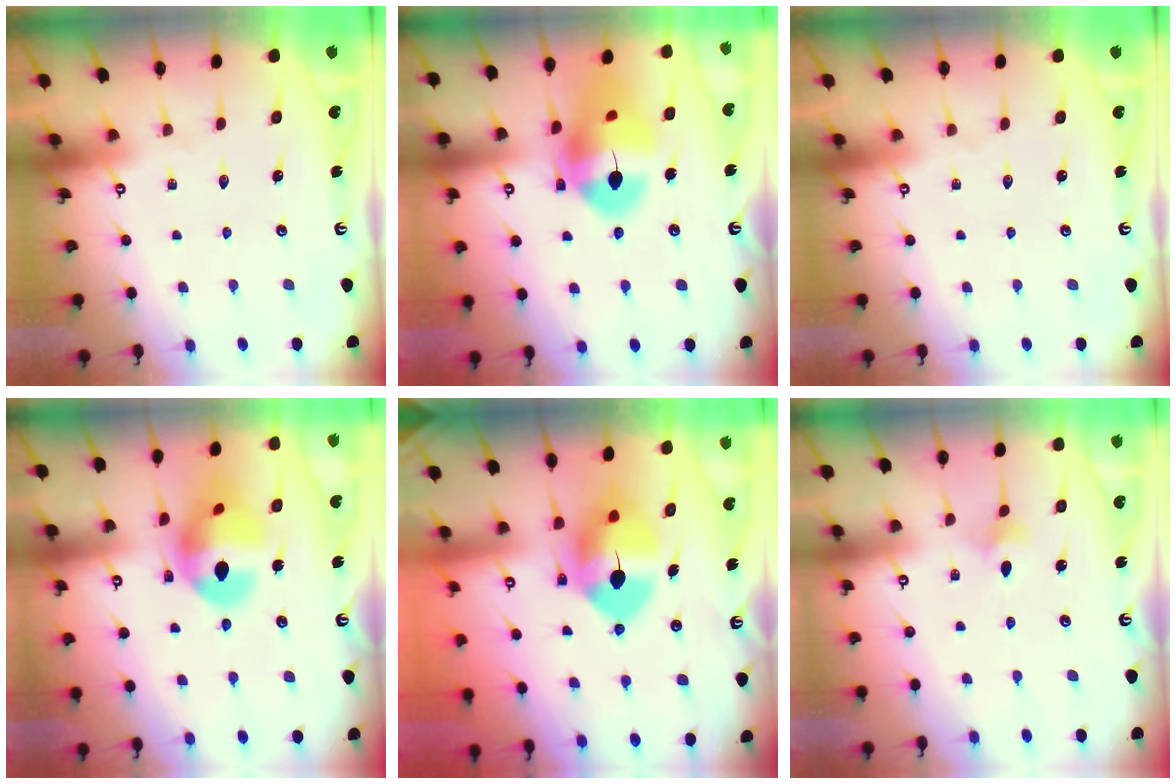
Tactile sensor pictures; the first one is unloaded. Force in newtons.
{"total": 17.5, "press": 17.3, "slide": 2.4}
{"total": 0.0}
{"total": 15.4, "press": 15.3, "slide": 1.8}
{"total": 11.4, "press": 11.2, "slide": 1.8}
{"total": 2.9, "press": 2.9, "slide": 0.6}